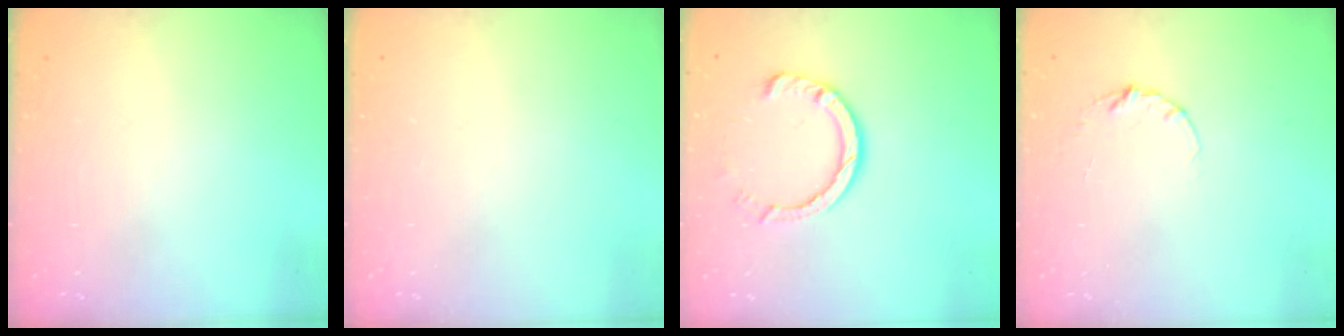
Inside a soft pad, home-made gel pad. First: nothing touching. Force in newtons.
{"total": 0.0}
{"total": 8.0, "press": 8.0, "slide": 0.8}
{"total": 3.5, "press": 3.4, "slide": 0.4}